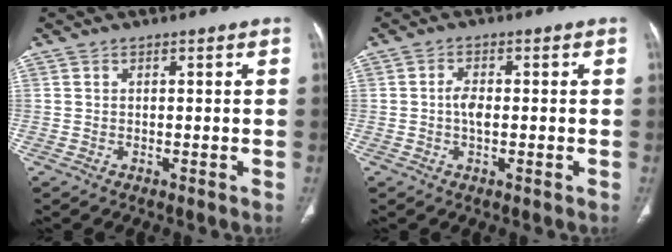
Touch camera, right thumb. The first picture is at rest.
{"total": 3.0, "force": [-0.3, 1.4, 2.7], "torque": [-0.053, 0.002, -0.011]}